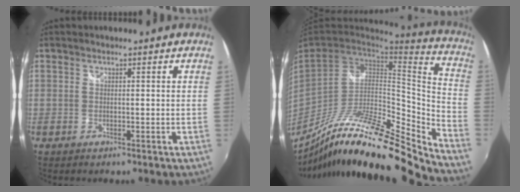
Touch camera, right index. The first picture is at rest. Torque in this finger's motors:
{"motor_torque": [0.04, -1.74, 0.44, 0.11]}